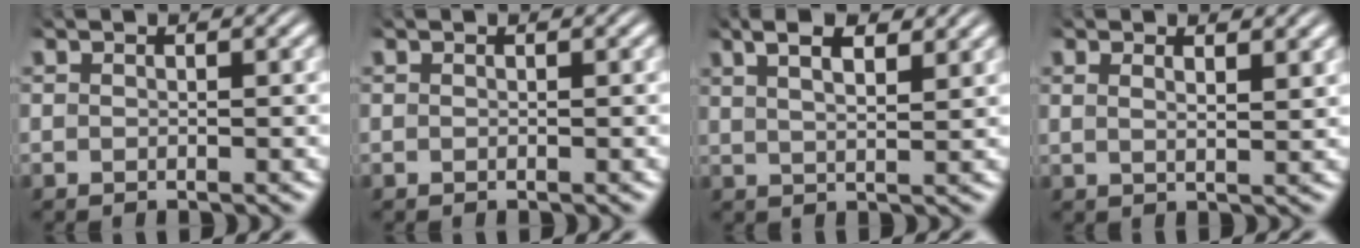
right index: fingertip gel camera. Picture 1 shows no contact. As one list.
[{"total": 0.0}, {"total": 5.4, "force": [3.6, 2.0, 3.4], "torque": [-0.041, 0.019, 0.052]}, {"total": 1.5, "force": [1.2, 0.0, 0.8], "torque": [-0.012, -0.005, 0.026]}]